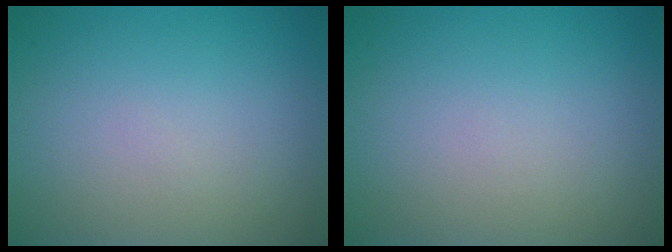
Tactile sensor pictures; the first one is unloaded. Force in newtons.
{"total": 0.0}